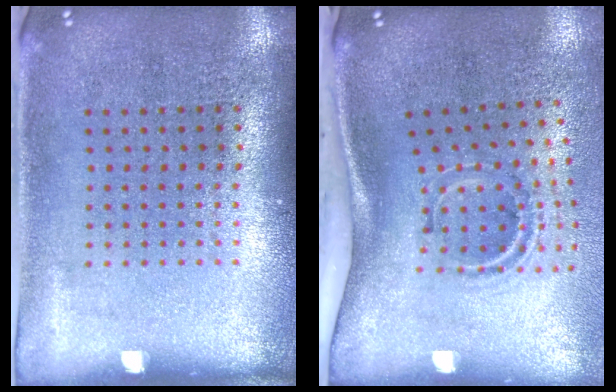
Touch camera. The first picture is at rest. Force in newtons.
{"total": 2.2, "press": 1.2, "slide": 1.8}